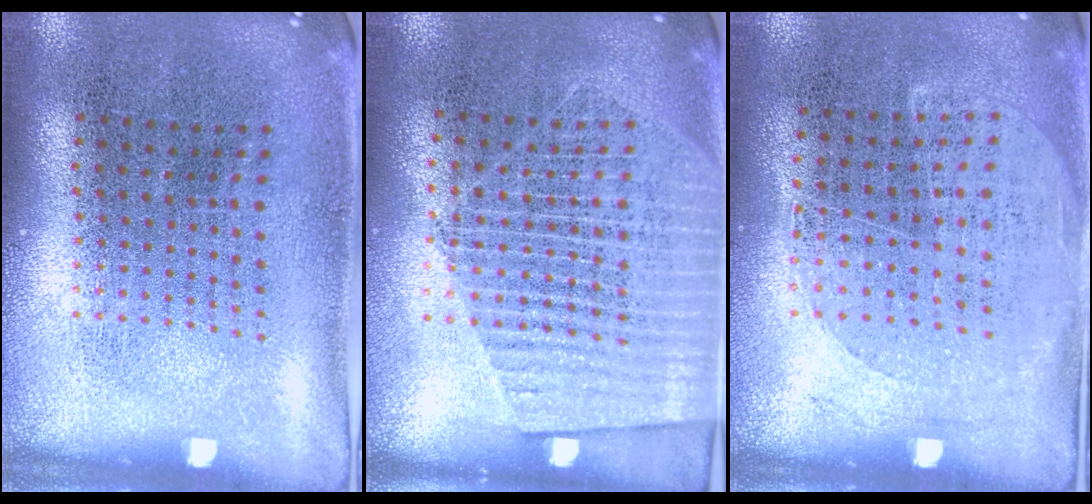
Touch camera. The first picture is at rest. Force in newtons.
{"total": 1.7, "press": 1.5, "slide": 0.8}
{"total": 1.2, "press": 1.0, "slide": 0.7}